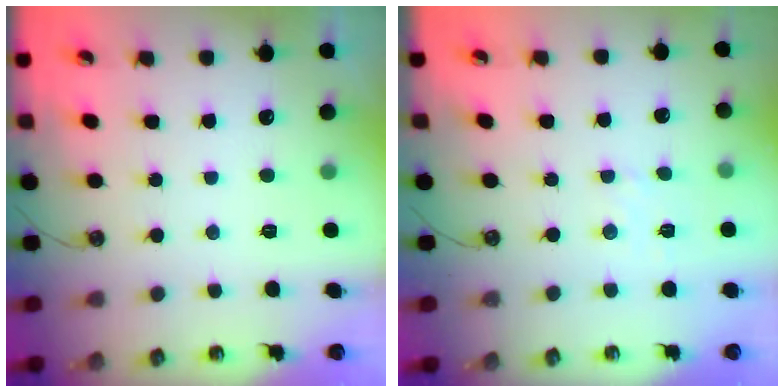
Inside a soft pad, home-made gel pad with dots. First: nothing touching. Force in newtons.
{"total": 1.9, "press": 1.9, "slide": 0.3}